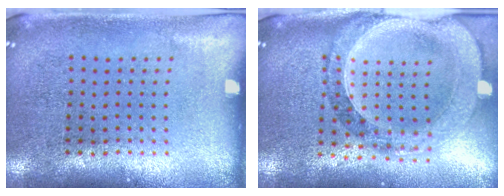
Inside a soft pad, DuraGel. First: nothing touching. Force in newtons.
{"total": 1.5, "press": 1.4, "slide": 0.5}